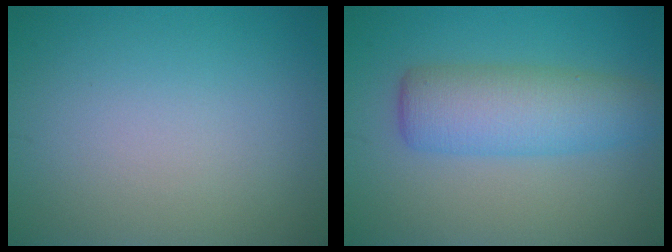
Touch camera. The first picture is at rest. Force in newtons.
{"total": 5.7, "press": 5.7, "slide": 0.4}